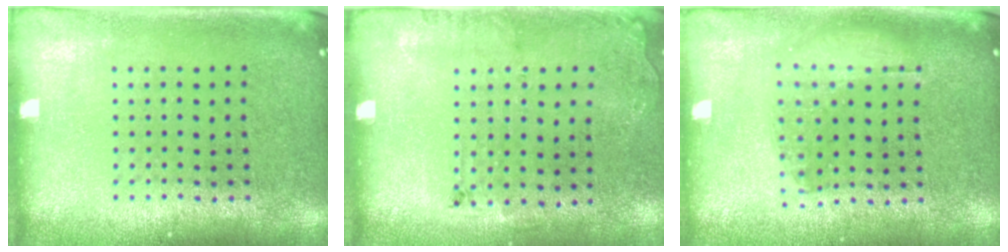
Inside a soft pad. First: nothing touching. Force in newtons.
{"total": 1.8, "press": 1.2, "slide": 1.3}
{"total": 1.2, "press": 1.1, "slide": 0.5}